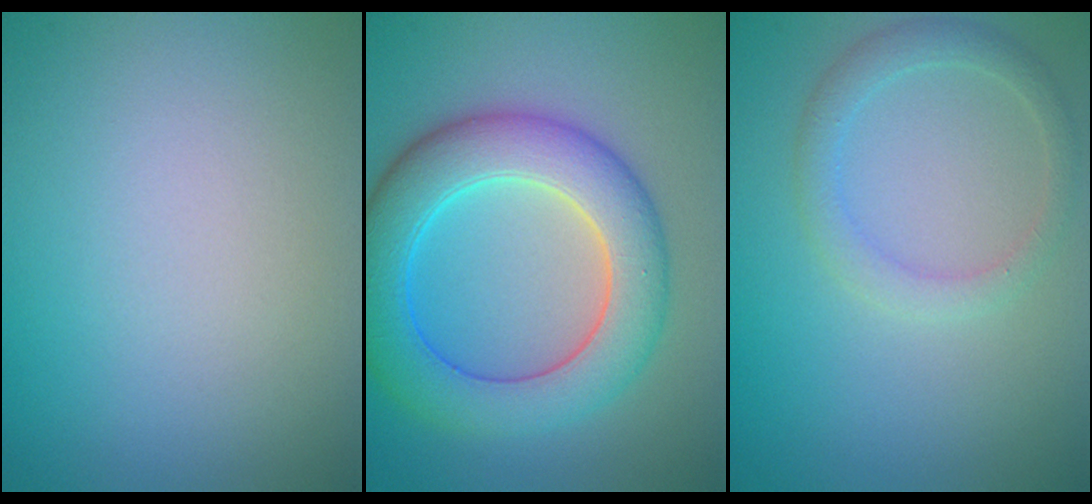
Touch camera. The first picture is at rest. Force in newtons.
{"total": 8.7, "press": 8.7, "slide": 0.2}
{"total": 2.1, "press": 2.1, "slide": 0.3}